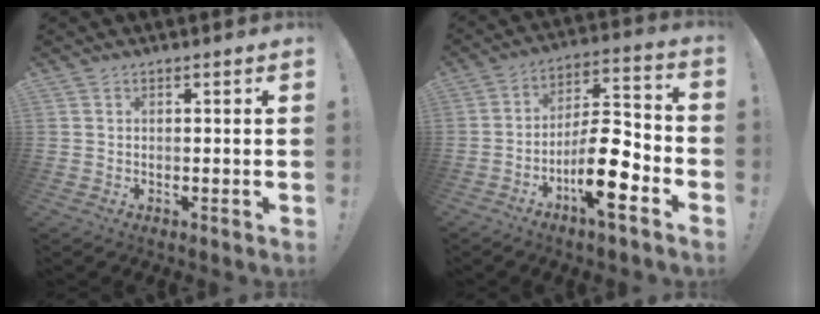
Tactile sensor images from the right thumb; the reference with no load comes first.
{"total": 15.9, "force": [-7.1, 5.0, 13.3], "torque": [-0.232, 0.036, -0.114]}